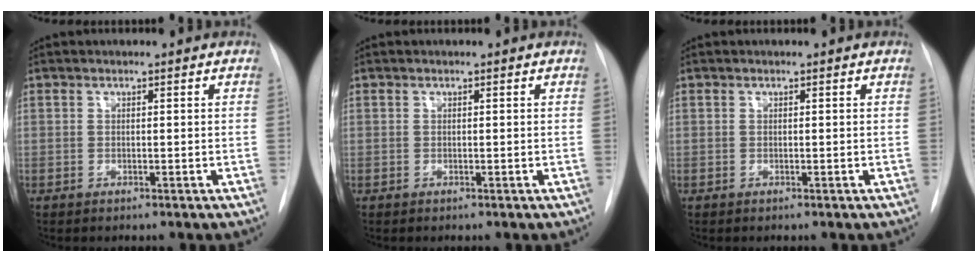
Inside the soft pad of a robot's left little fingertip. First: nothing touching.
{"total": 0.0}
{"total": 0.0}